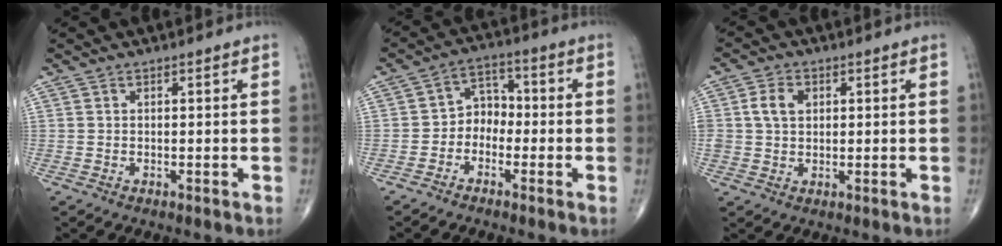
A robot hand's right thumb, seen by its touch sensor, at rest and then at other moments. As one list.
[{"total": 5.4, "force": [-1.9, 4.2, 2.7], "torque": [-0.018, 0.031, -0.051]}, {"total": 4.8, "force": [1.0, 3.7, 3.0], "torque": [-0.050, 0.002, 0.017]}]